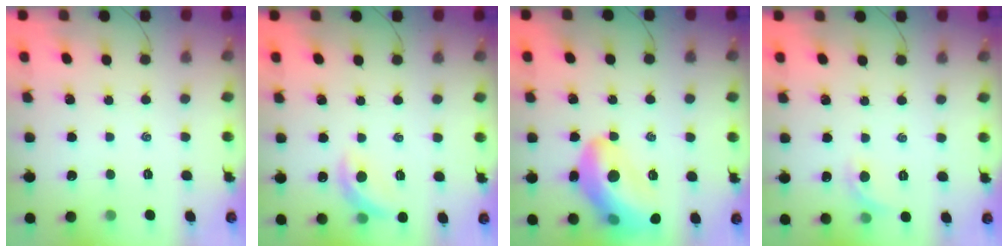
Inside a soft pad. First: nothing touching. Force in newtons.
{"total": 8.8, "press": 8.7, "slide": 1.3}
{"total": 17.4, "press": 17.3, "slide": 1.9}
{"total": 4.8, "press": 4.7, "slide": 1.2}